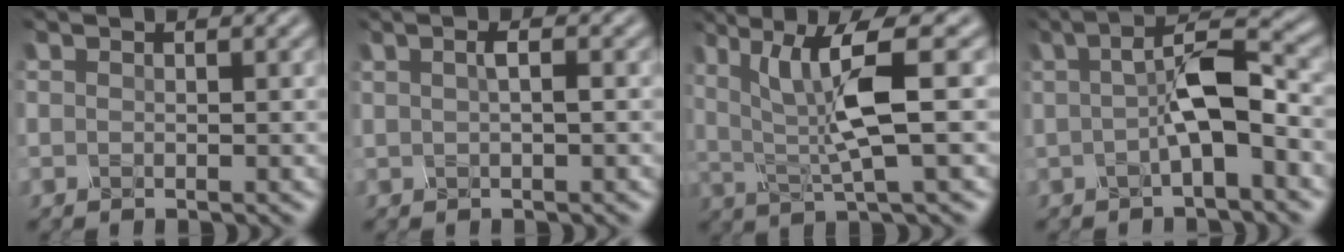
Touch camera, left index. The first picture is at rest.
{"total": 1.1, "force": [-0.2, 0.3, 1.0], "torque": [-0.018, 0.000, 0.000]}
{"total": 7.0, "force": [1.2, 1.2, 6.7], "torque": [-0.124, -0.006, 0.024]}
{"total": 5.4, "force": [-0.6, 1.6, 5.2], "torque": [-0.086, 0.011, -0.016]}